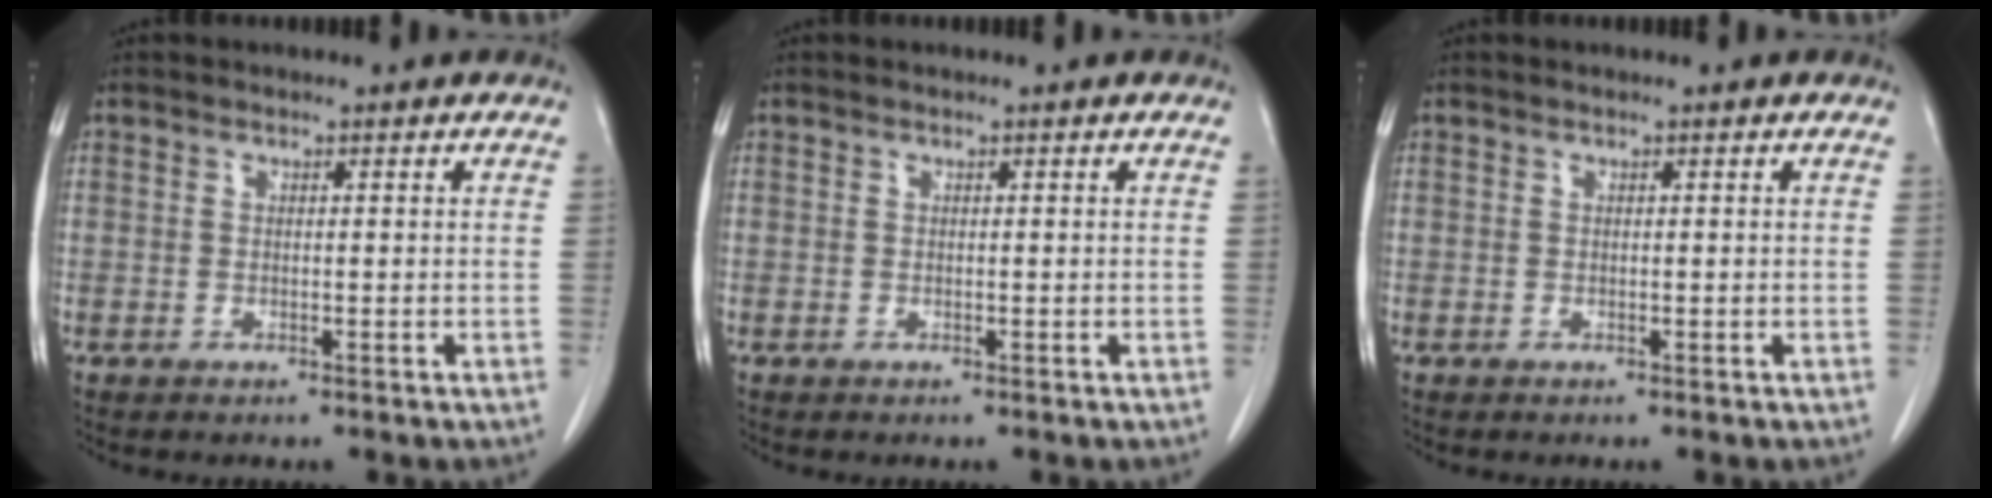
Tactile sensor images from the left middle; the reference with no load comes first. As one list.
[{"total": 0.0}, {"total": 0.0}]